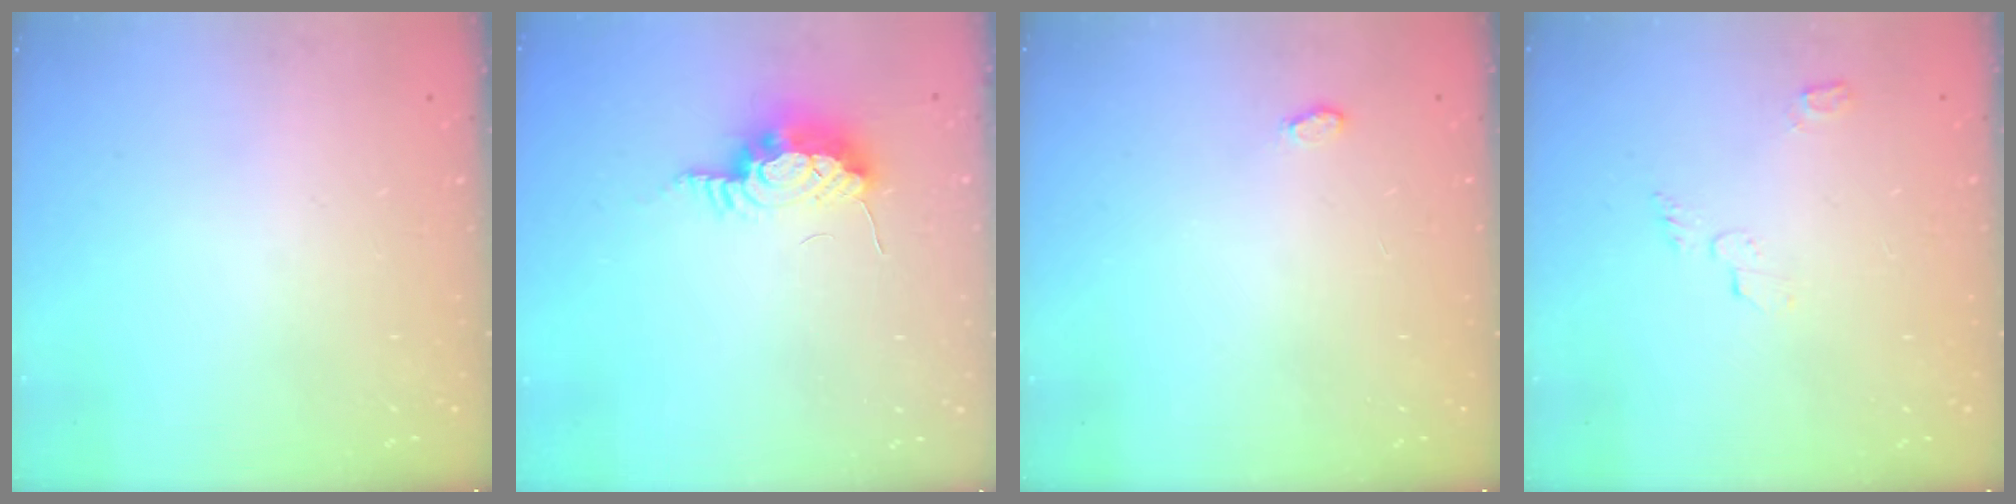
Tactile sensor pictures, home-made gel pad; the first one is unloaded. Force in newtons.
{"total": 9.2, "press": 8.9, "slide": 2.3}
{"total": 3.5, "press": 3.5, "slide": 0.5}
{"total": 4.1, "press": 4.1, "slide": 0.3}